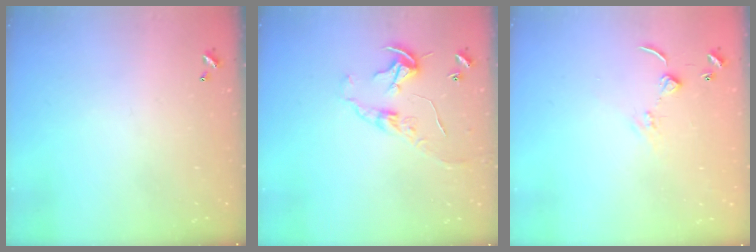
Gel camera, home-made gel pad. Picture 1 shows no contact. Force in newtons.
{"total": 8.1, "press": 8.0, "slide": 0.6}
{"total": 3.8, "press": 3.7, "slide": 0.6}